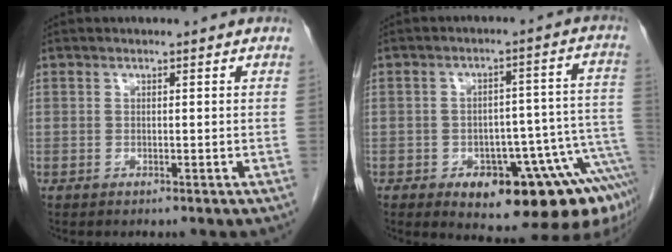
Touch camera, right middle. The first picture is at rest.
{"total": 17.5, "force": [-9.6, 5.3, 13.6], "torque": [-0.100, 0.037, -0.121]}